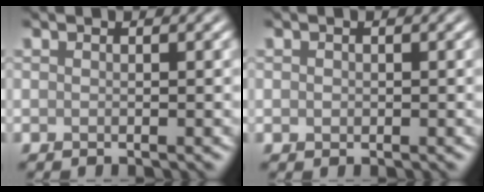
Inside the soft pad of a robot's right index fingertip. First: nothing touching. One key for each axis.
{"total": 0.6, "fx": 0.0, "fy": 0.5, "fz": 0.2, "tx": -0.001, "ty": -0.001, "tz": 0.000}